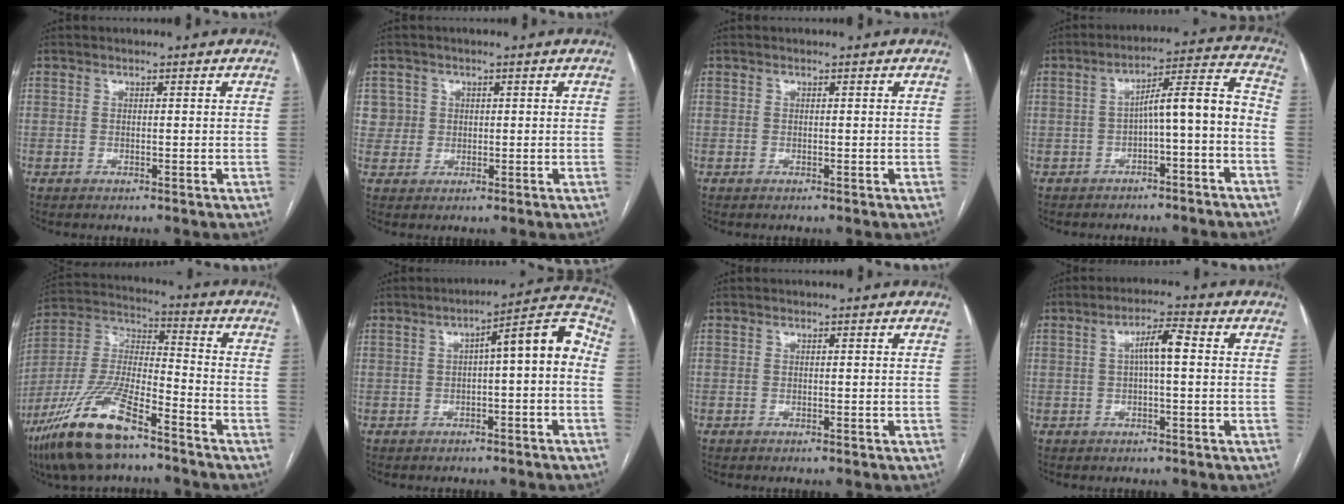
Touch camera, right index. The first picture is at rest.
{"total": 3.1, "force": [0.8, 2.9, -0.3], "torque": [0.026, 0.008, 0.011]}
{"total": 0.0}
{"total": 8.7, "force": [-2.7, 1.1, 8.2], "torque": [-0.115, 0.040, -0.037]}
{"total": 17.2, "force": [-11.4, 4.2, 12.1], "torque": [-0.270, -0.017, -0.214]}
{"total": 8.4, "force": [-0.4, 1.9, 8.2], "torque": [-0.107, 0.041, -0.008]}
{"total": 0.0}
{"total": 4.7, "force": [0.5, 0.7, 4.6], "torque": [-0.082, 0.014, 0.006]}